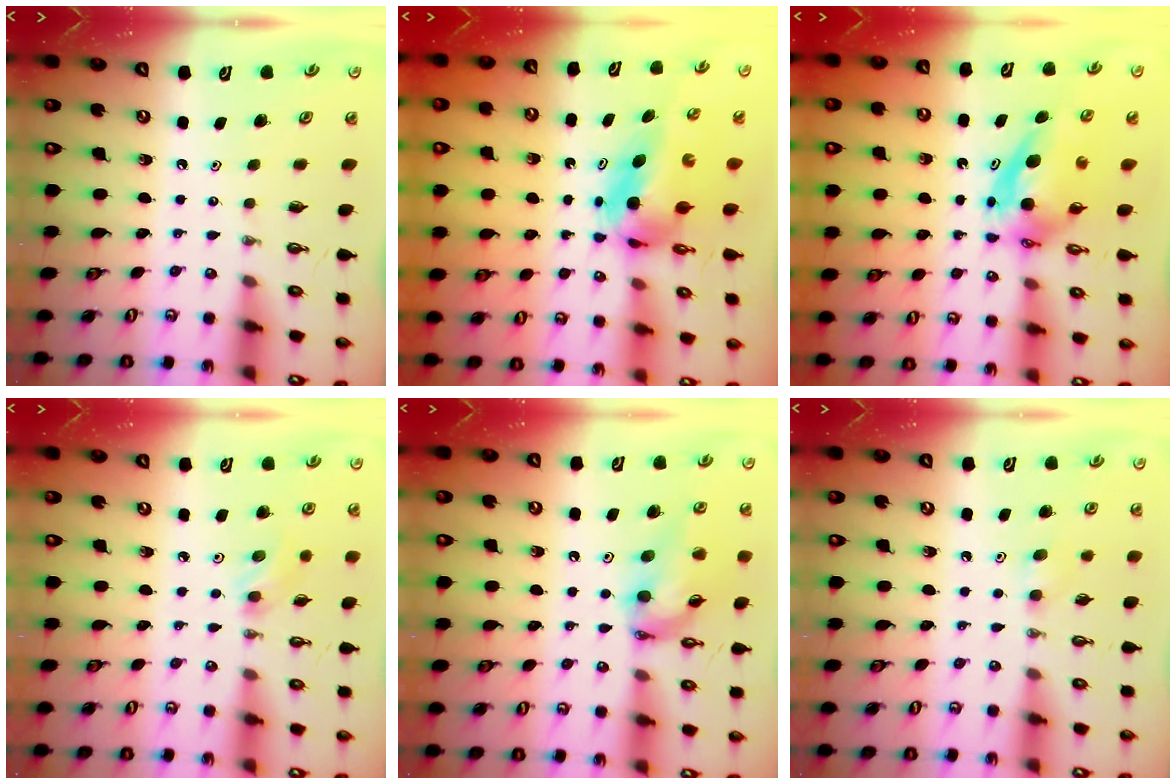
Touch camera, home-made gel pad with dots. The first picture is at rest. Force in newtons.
{"total": 6.0, "press": 5.9, "slide": 0.7}
{"total": 6.7, "press": 6.7, "slide": 0.7}
{"total": 4.3, "press": 4.3, "slide": 0.7}
{"total": 13.6, "press": 13.6, "slide": 1.5}
{"total": 4.1, "press": 4.0, "slide": 1.2}